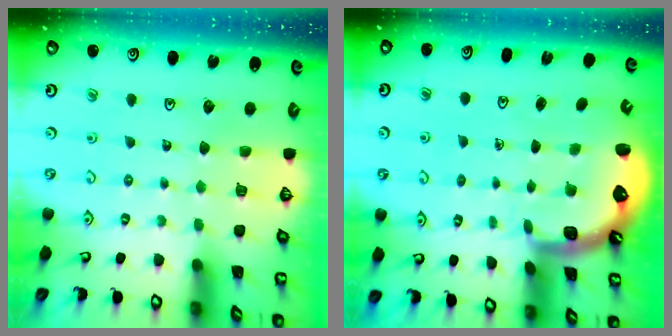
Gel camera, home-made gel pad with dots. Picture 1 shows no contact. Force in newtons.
{"total": 1.6, "press": 1.5, "slide": 0.6}